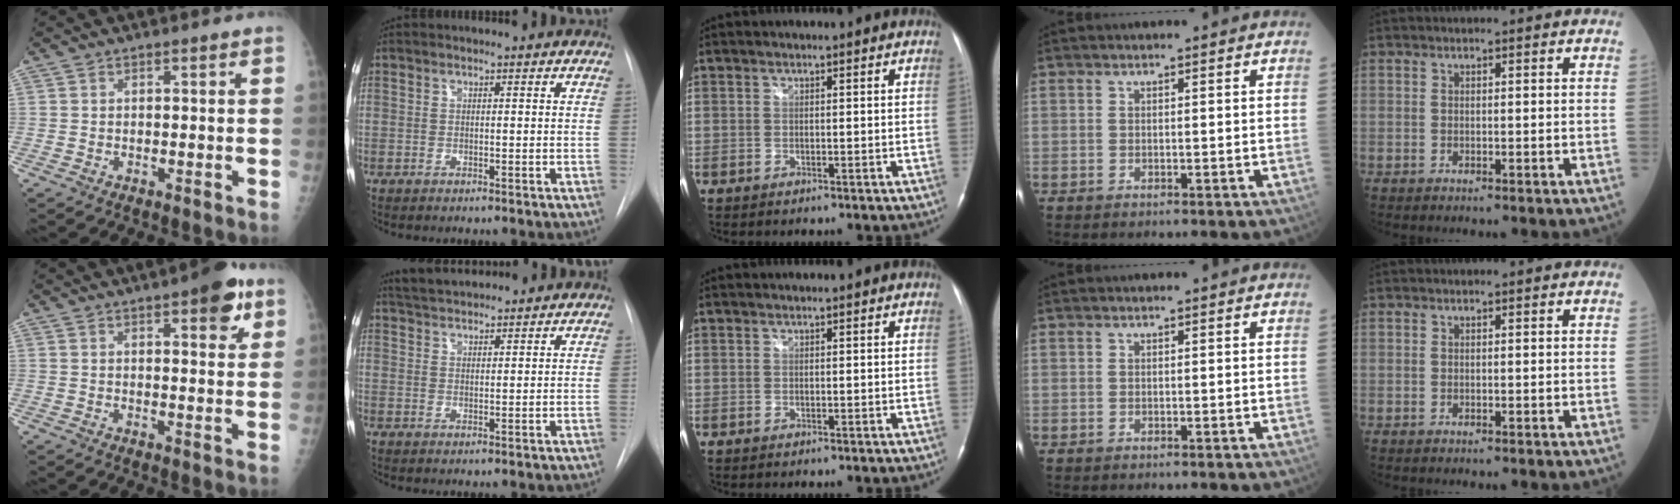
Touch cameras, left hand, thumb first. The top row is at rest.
{"thumb": {"total": 10.9, "force": [5.8, 3.7, 8.5], "torque": [-0.083, -0.021, 0.070]}, "index": {"total": 5.9, "force": [5.6, 0.9, 1.6], "torque": [-0.032, 0.032, 0.096]}}